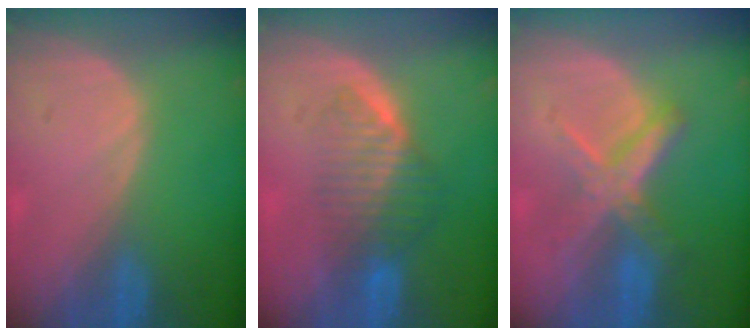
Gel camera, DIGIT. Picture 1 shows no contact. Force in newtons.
{"total": 6.5, "press": 5.8, "slide": 2.9}
{"total": 6.7, "press": 5.9, "slide": 3.2}